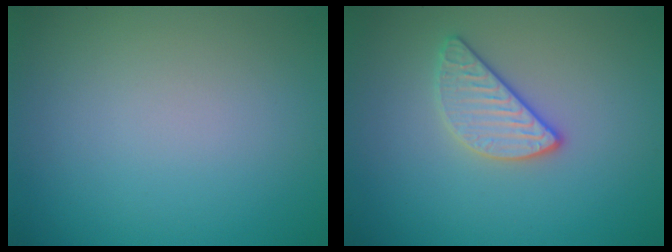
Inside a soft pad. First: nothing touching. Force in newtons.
{"total": 2.6, "press": 2.5, "slide": 0.7}